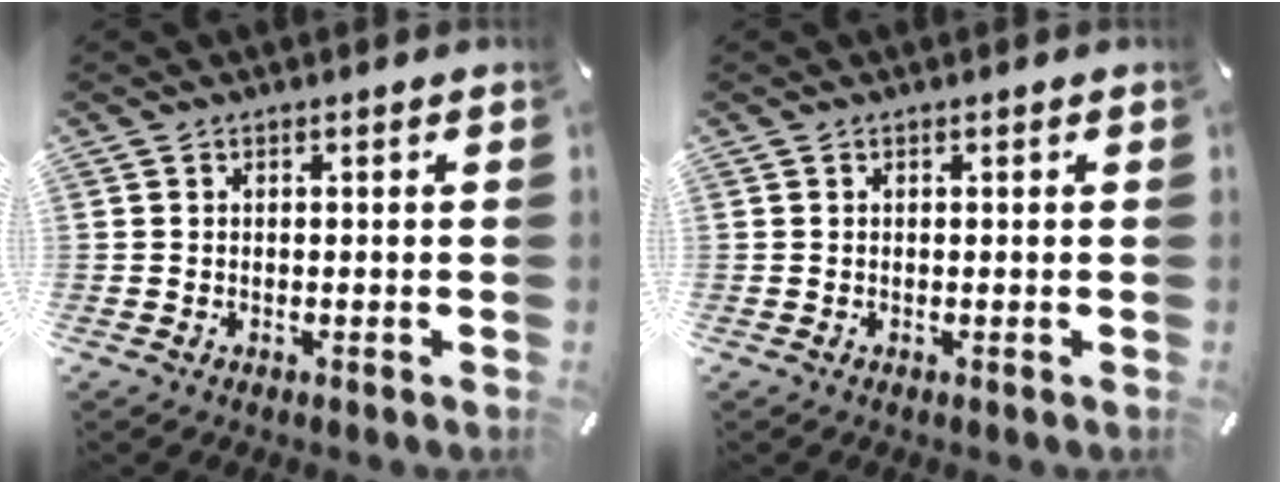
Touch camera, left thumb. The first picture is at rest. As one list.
[{"total": 0.0}]